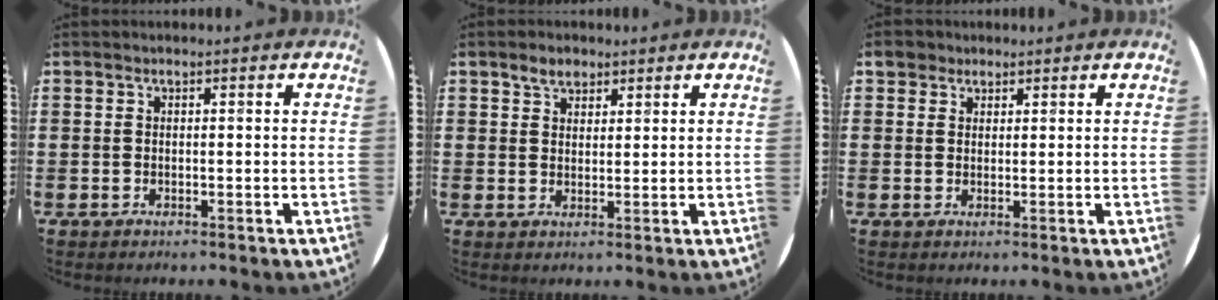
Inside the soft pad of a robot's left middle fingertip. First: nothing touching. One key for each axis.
{"total": 2.9, "fx": 2.3, "fy": 1.6, "fz": 0.9, "tx": -0.004, "ty": 0.000, "tz": 0.040}
{"total": 2.4, "fx": 1.9, "fy": 1.4, "fz": 0.2, "tx": -0.001, "ty": 0.007, "tz": 0.036}